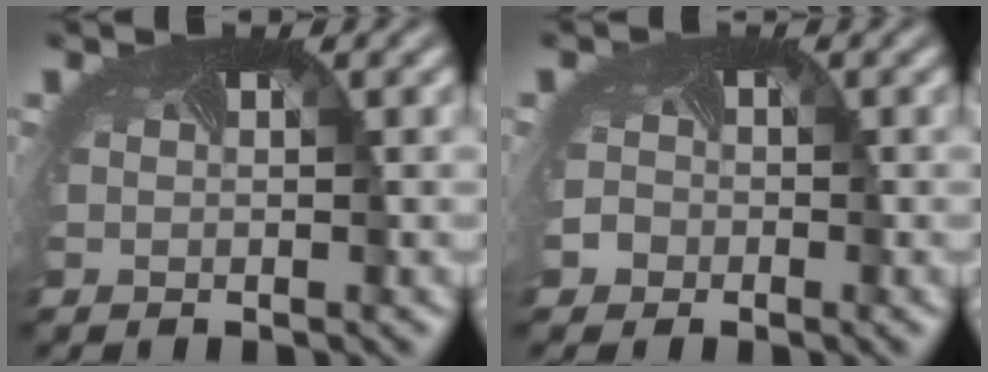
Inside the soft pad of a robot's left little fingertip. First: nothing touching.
{"total": 2.2, "force": [-0.8, 2.0, 0.6], "torque": [-0.001, 0.001, -0.016]}